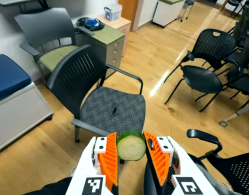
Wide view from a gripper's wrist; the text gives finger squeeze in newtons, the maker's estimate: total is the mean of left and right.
{"total": 12.9, "left": 14.9, "right": 10.9}